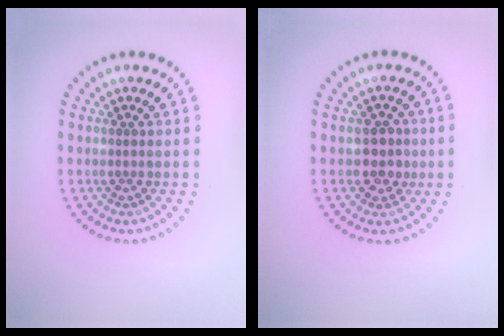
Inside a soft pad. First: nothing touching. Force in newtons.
{"total": 2.4, "press": 2.3, "slide": 0.9}